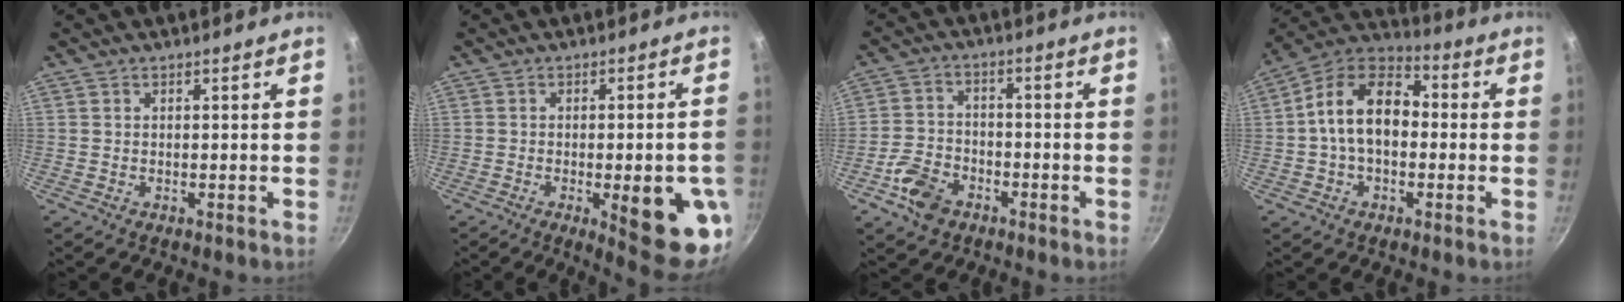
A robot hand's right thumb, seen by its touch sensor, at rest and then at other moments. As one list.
[{"total": 14.2, "force": [-3.9, 3.8, 13.1], "torque": [-0.141, 0.005, -0.044]}, {"total": 7.8, "force": [-4.1, 5.2, 4.1], "torque": [-0.074, 0.030, -0.084]}, {"total": 14.1, "force": [-0.3, 9.3, 10.7], "torque": [-0.150, 0.041, -0.027]}]